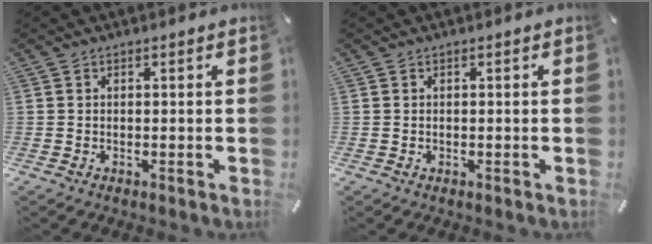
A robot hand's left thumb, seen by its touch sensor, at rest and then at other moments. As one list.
[{"total": 0.0}]